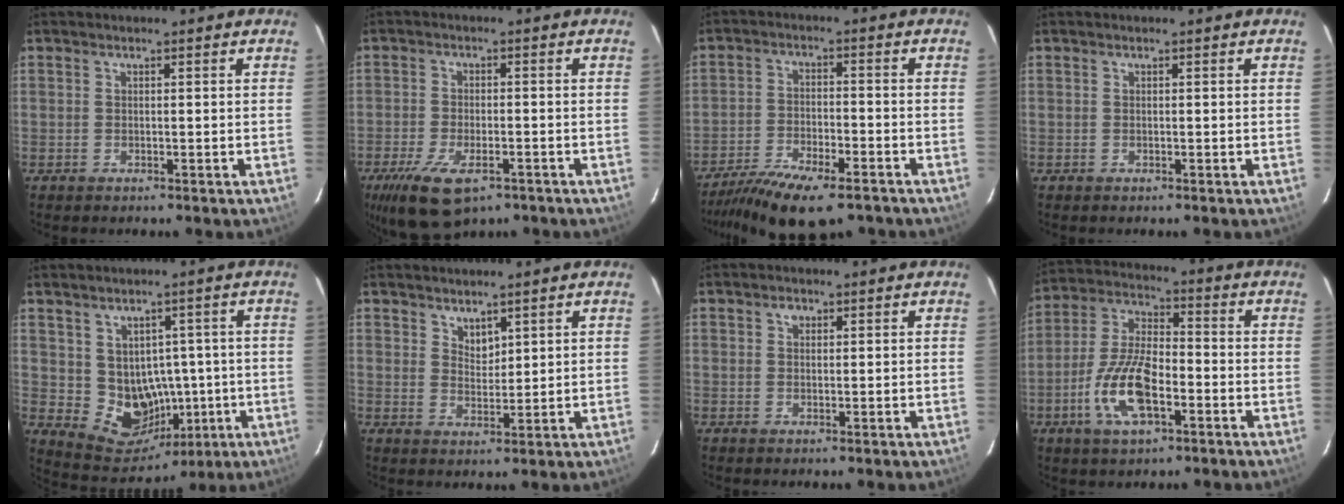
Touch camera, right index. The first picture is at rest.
{"total": 11.8, "force": [-7.1, 5.2, 7.8], "torque": [-0.173, -0.030, -0.117]}
{"total": 14.2, "force": [-11.1, 4.2, 7.8], "torque": [-0.167, -0.030, -0.185]}
{"total": 0.0}
{"total": 10.1, "force": [-0.2, 9.5, 3.5], "torque": [-0.071, 0.005, 0.026]}
{"total": 2.9, "force": [2.4, 1.3, 1.0], "torque": [-0.012, -0.001, 0.045]}
{"total": 1.2, "force": [0.5, 1.0, 0.4], "torque": [-0.007, 0.005, 0.009]}
{"total": 12.5, "force": [-5.0, 5.0, 10.3], "torque": [-0.223, -0.002, -0.096]}